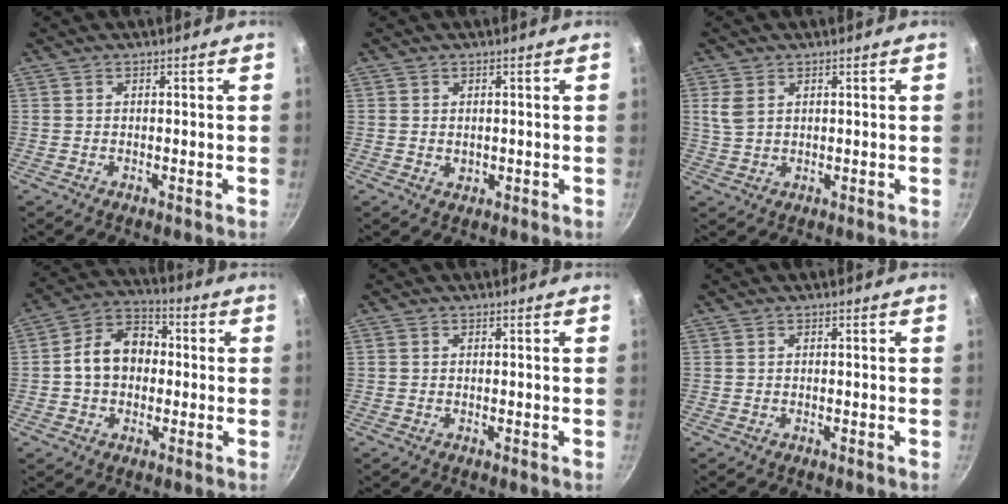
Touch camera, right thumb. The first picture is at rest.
{"total": 0.7, "force": [0.2, 0.6, 0.2], "torque": [-0.001, -0.003, 0.002]}
{"total": 3.8, "force": [1.5, 2.4, 2.5], "torque": [-0.051, -0.002, 0.033]}
{"total": 11.2, "force": [0.0, 8.6, 7.2], "torque": [-0.086, 0.032, -0.018]}
{"total": 0.0}
{"total": 0.0}